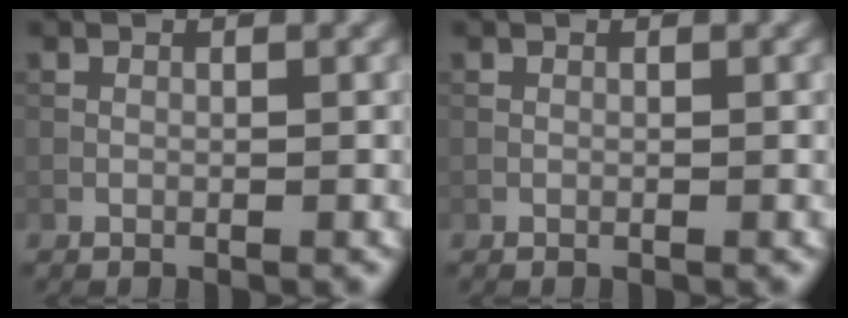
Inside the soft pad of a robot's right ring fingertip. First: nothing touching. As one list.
[{"total": 0.0}]